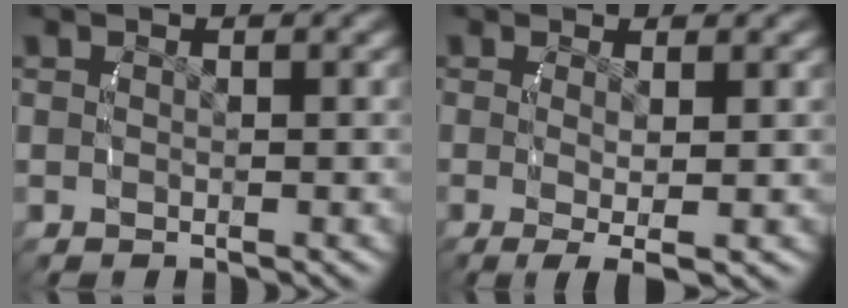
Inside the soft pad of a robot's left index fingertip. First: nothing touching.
{"total": 4.1, "force": [-2.0, 1.2, 3.4], "torque": [-0.071, -0.026, -0.015]}